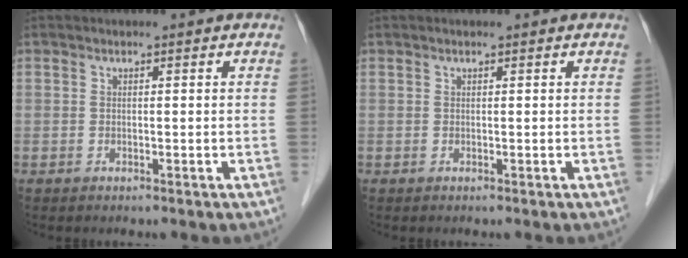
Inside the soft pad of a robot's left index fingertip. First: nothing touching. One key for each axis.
{"total": 0.0}